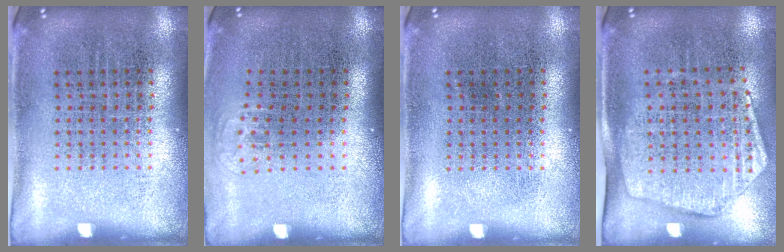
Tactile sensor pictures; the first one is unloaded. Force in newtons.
{"total": 0.6, "press": 0.4, "slide": 0.4}
{"total": 0.0}
{"total": 1.8, "press": 1.5, "slide": 1.0}